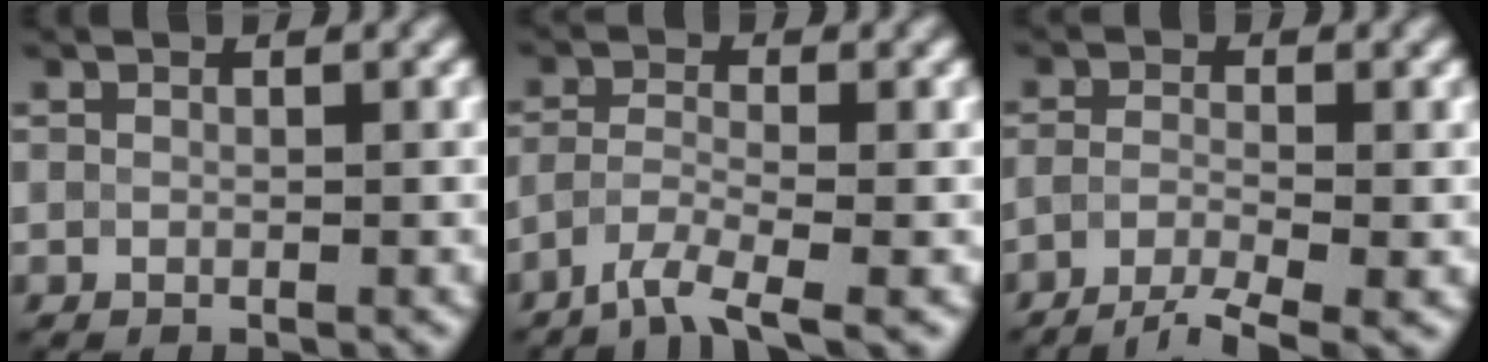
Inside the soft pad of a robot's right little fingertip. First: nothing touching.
{"total": 3.6, "force": [-3.0, 0.2, 1.9], "torque": [-0.035, -0.001, -0.064]}
{"total": 4.2, "force": [-3.4, 0.4, 2.3], "torque": [-0.039, -0.004, -0.067]}